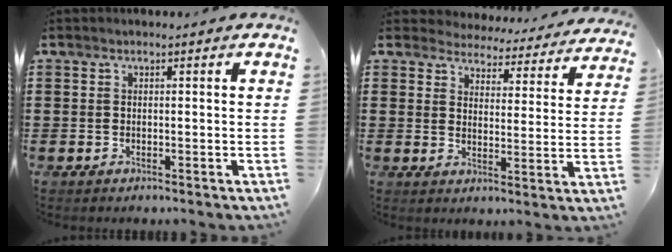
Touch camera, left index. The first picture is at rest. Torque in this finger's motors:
{"motor_torque": [2.14, 0.00, 0.00, -0.02]}